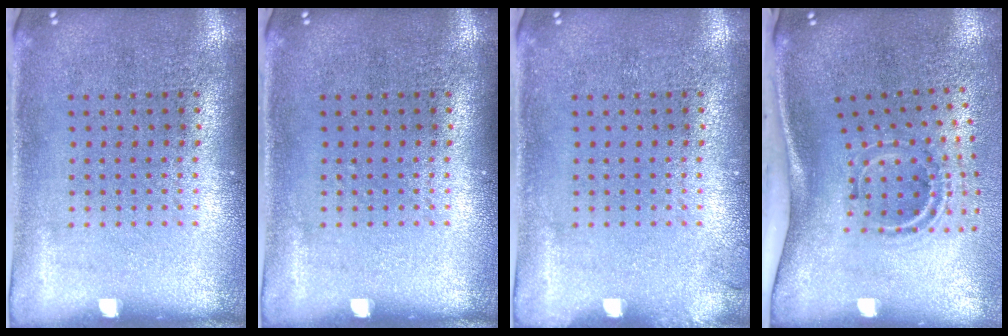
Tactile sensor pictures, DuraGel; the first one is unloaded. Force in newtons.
{"total": 0.0}
{"total": 0.6, "press": 0.6, "slide": 0.1}
{"total": 2.2, "press": 1.2, "slide": 1.8}